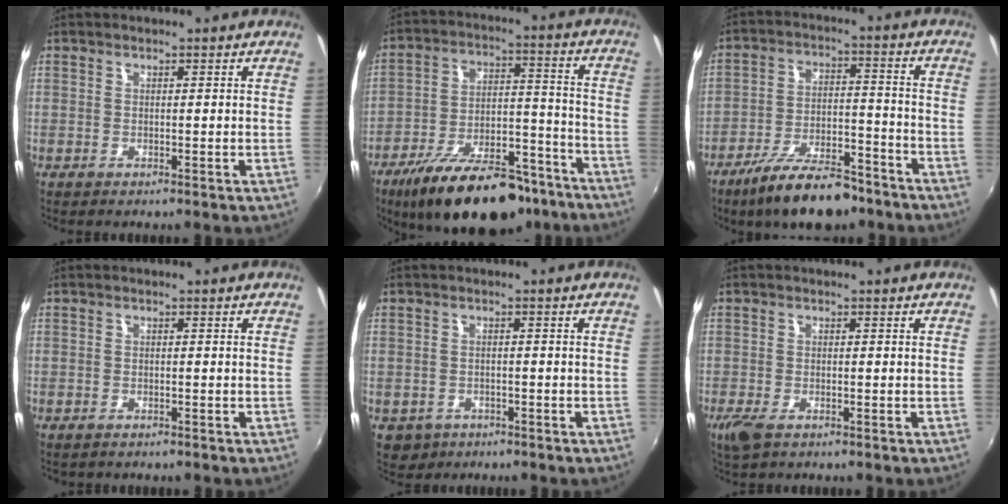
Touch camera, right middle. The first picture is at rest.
{"total": 23.7, "force": [-17.8, 9.4, 12.5], "torque": [-0.217, 0.002, -0.252]}
{"total": 15.4, "force": [-11.8, 5.0, 8.5], "torque": [-0.161, -0.008, -0.187]}
{"total": 0.8, "force": [-0.7, 0.4, 0.2], "torque": [-0.007, -0.001, -0.011]}
{"total": 4.4, "force": [-1.9, 3.7, 1.5], "torque": [-0.037, -0.005, -0.023]}
{"total": 3.5, "force": [-2.1, 1.5, 2.3], "torque": [-0.054, -0.011, -0.040]}